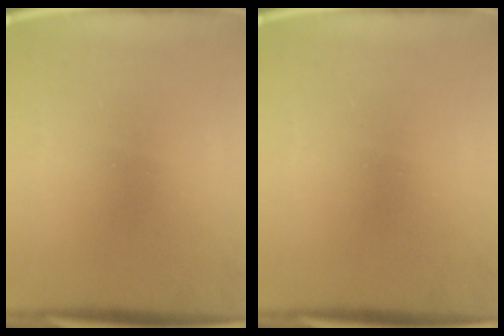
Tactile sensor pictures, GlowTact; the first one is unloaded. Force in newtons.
{"total": 0.0}